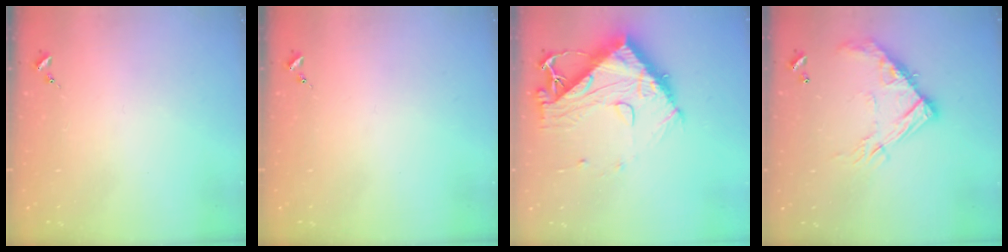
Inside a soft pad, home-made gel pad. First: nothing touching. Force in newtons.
{"total": 0.0}
{"total": 14.2, "press": 14.1, "slide": 1.2}
{"total": 15.6, "press": 15.6, "slide": 1.2}